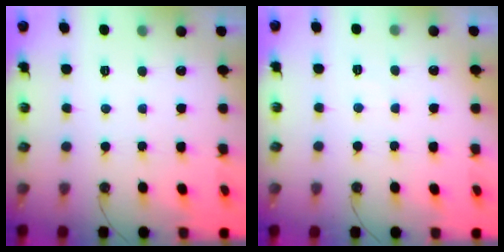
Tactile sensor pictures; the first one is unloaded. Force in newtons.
{"total": 2.8, "press": 2.8, "slide": 0.5}